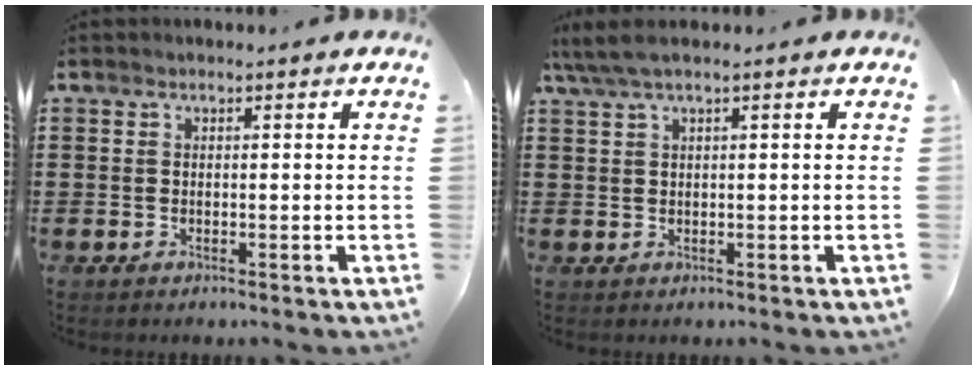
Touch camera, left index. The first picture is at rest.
{"total": 2.5, "force": [1.1, 0.1, 2.3], "torque": [-0.051, -0.004, 0.017]}